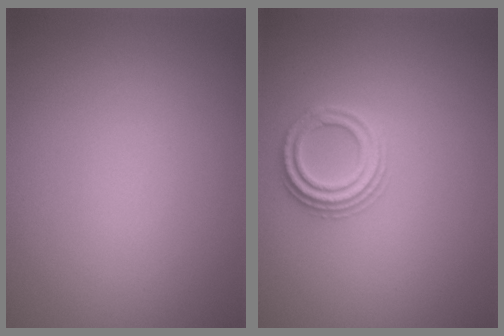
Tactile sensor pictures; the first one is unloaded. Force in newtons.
{"total": 2.5, "press": 2.4, "slide": 0.4}